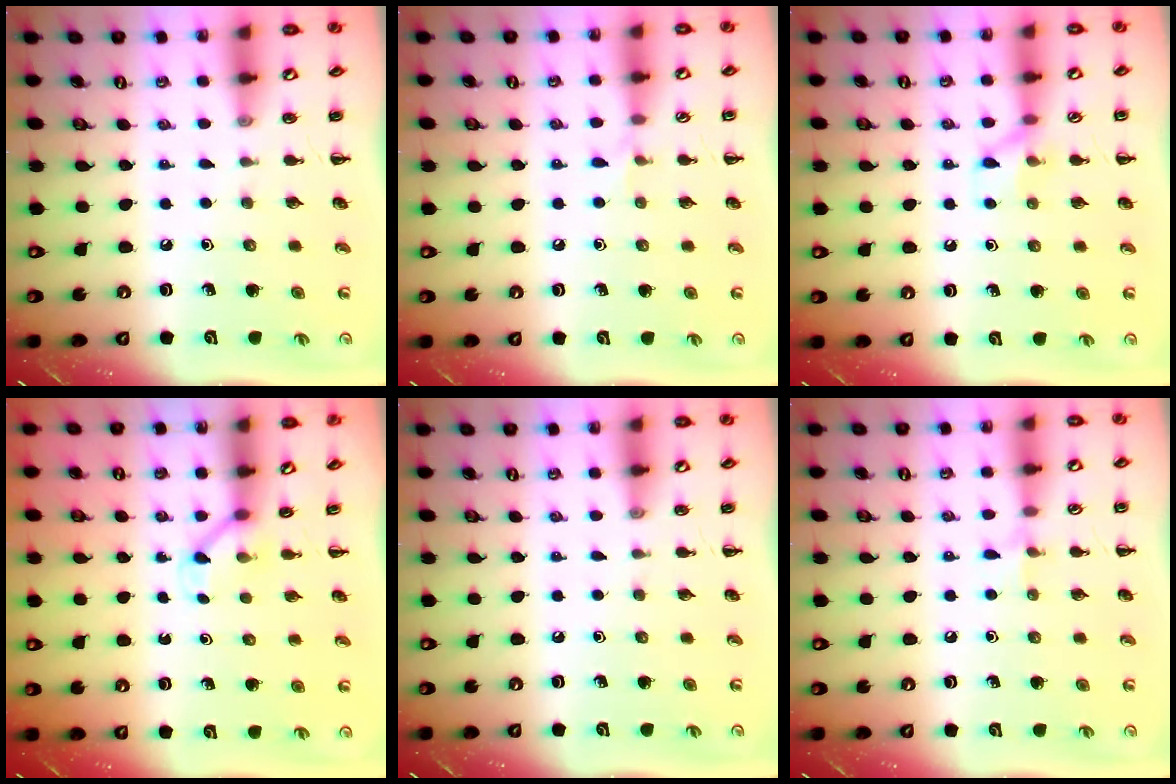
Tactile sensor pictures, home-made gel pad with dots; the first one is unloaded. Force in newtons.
{"total": 3.4, "press": 3.2, "slide": 1.2}
{"total": 6.6, "press": 6.5, "slide": 0.9}
{"total": 2.8, "press": 2.7, "slide": 0.9}
{"total": 0.0}
{"total": 5.2, "press": 4.9, "slide": 1.6}